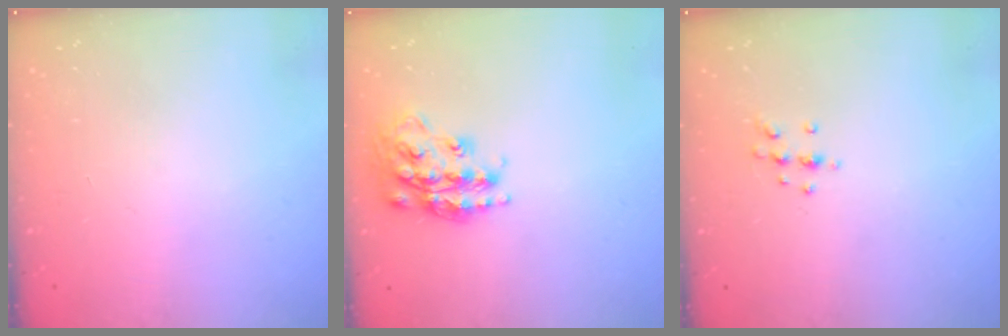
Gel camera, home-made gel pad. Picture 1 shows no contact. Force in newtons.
{"total": 18.0, "press": 17.9, "slide": 1.2}
{"total": 6.9, "press": 6.8, "slide": 1.2}